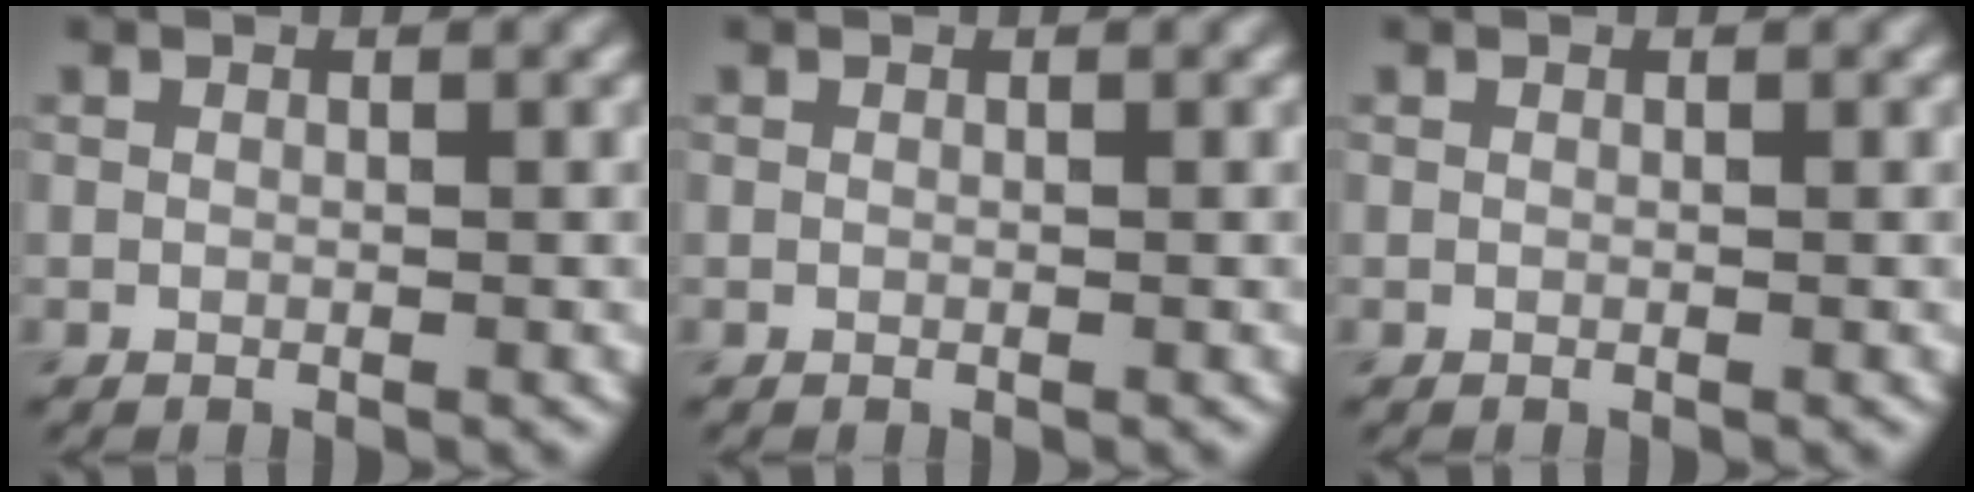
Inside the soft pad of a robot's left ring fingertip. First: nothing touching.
{"total": 0.0}
{"total": 0.0}